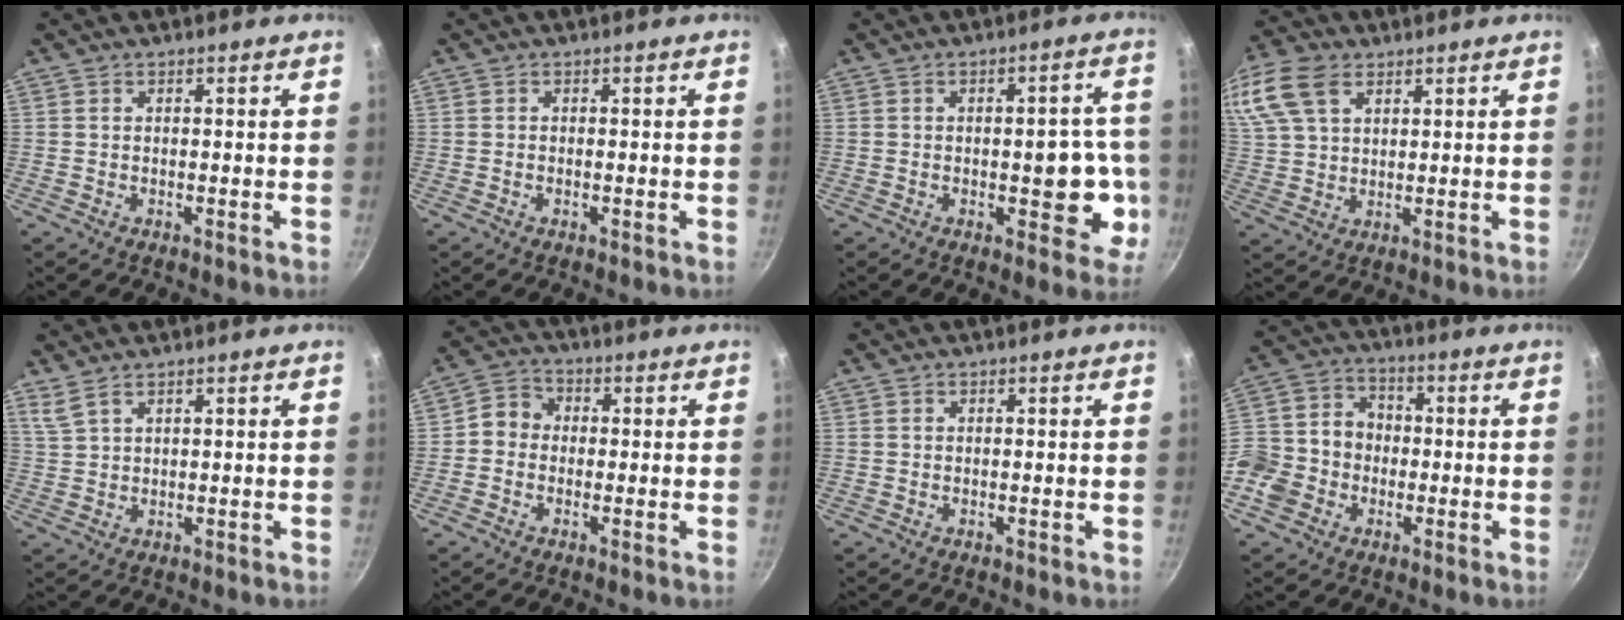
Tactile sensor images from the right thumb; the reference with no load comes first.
{"total": 0.5, "force": [-0.2, 0.3, 0.4], "torque": [-0.006, 0.003, -0.005]}
{"total": 11.0, "force": [-2.1, 5.4, 9.4], "torque": [-0.067, 0.012, -0.028]}
{"total": 15.6, "force": [7.7, 10.0, 9.3], "torque": [-0.216, 0.024, 0.153]}
{"total": 2.9, "force": [2.2, 1.0, 1.7], "torque": [-0.038, -0.007, 0.053]}
{"total": 4.6, "force": [-0.6, 4.1, 2.1], "torque": [-0.016, 0.016, -0.031]}
{"total": 0.0}
{"total": 13.0, "force": [-3.6, 11.0, 6.1], "torque": [-0.094, 0.041, -0.079]}